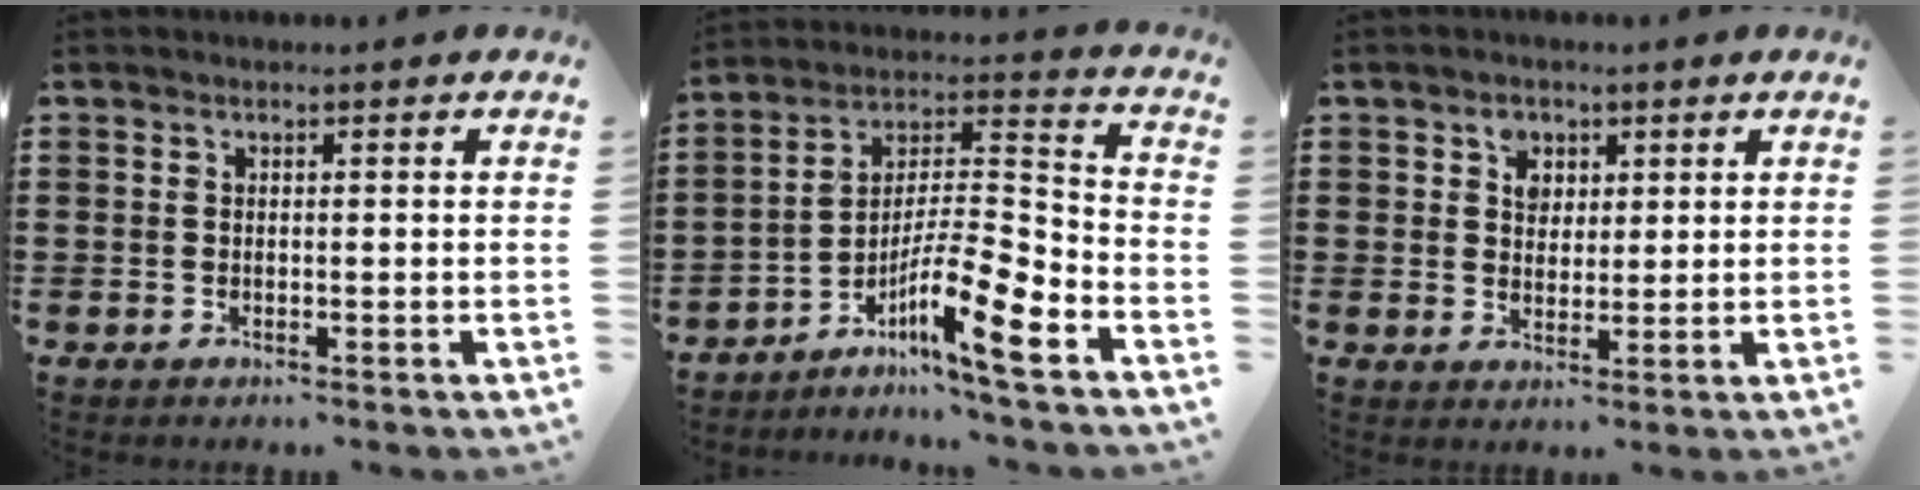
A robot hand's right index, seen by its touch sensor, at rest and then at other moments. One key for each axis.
{"total": 11.6, "fx": -7.0, "fy": 1.9, "fz": 9.0, "tx": -0.168, "ty": -0.004, "tz": -0.133}
{"total": 3.2, "fx": 1.5, "fy": 2.5, "fz": 1.3, "tx": -0.036, "ty": 0.010, "tz": 0.026}